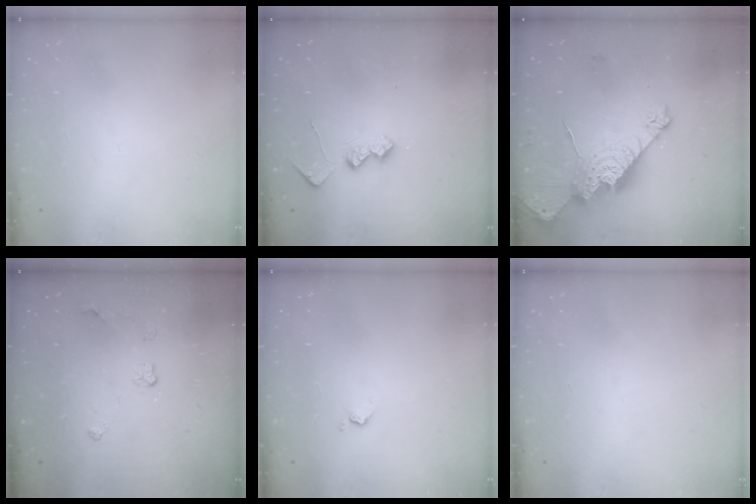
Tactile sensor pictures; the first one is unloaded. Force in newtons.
{"total": 6.4, "press": 6.3, "slide": 0.9}
{"total": 17.5, "press": 17.4, "slide": 1.3}
{"total": 4.5, "press": 4.4, "slide": 0.6}
{"total": 2.7, "press": 2.6, "slide": 0.5}
{"total": 0.0}